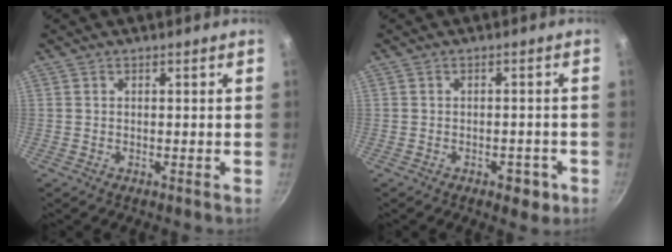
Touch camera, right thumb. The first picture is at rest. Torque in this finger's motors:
{"motor_torque": [-0.13, -0.03, -0.20, 0.10, 0.01]}